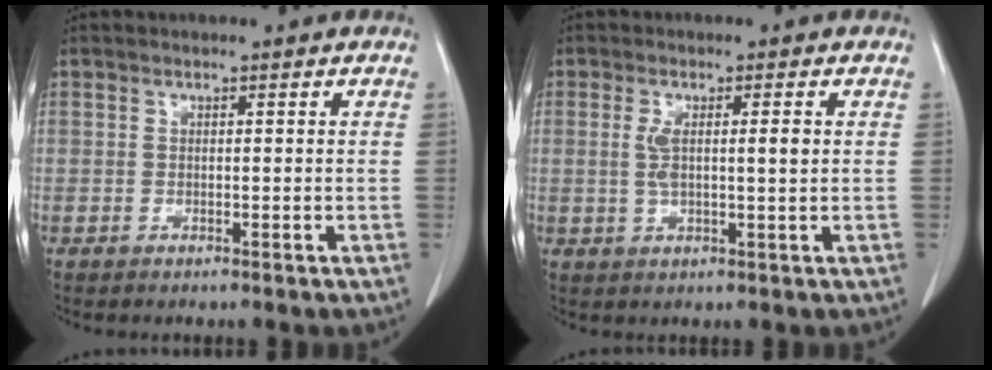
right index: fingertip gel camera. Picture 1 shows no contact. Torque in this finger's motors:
{"motor_torque": [0.15, 0.13, 0.13, 0.03]}